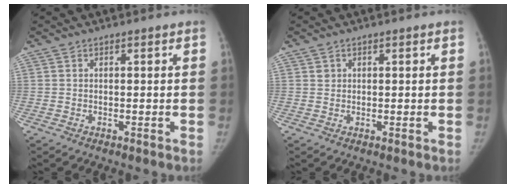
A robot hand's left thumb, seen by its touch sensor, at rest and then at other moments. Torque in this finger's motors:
{"motor_torque": [-0.49, -0.34, -0.46, 0.22, -0.08]}